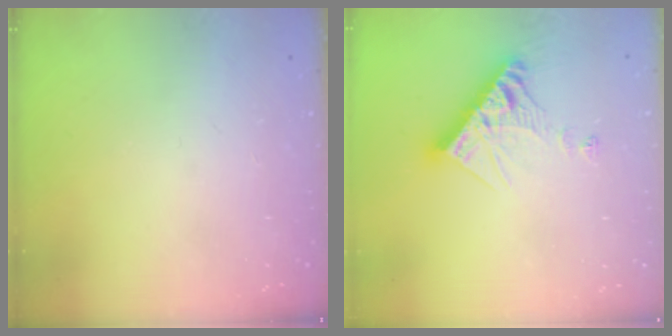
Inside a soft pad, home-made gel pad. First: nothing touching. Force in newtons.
{"total": 11.6, "press": 11.5, "slide": 1.1}